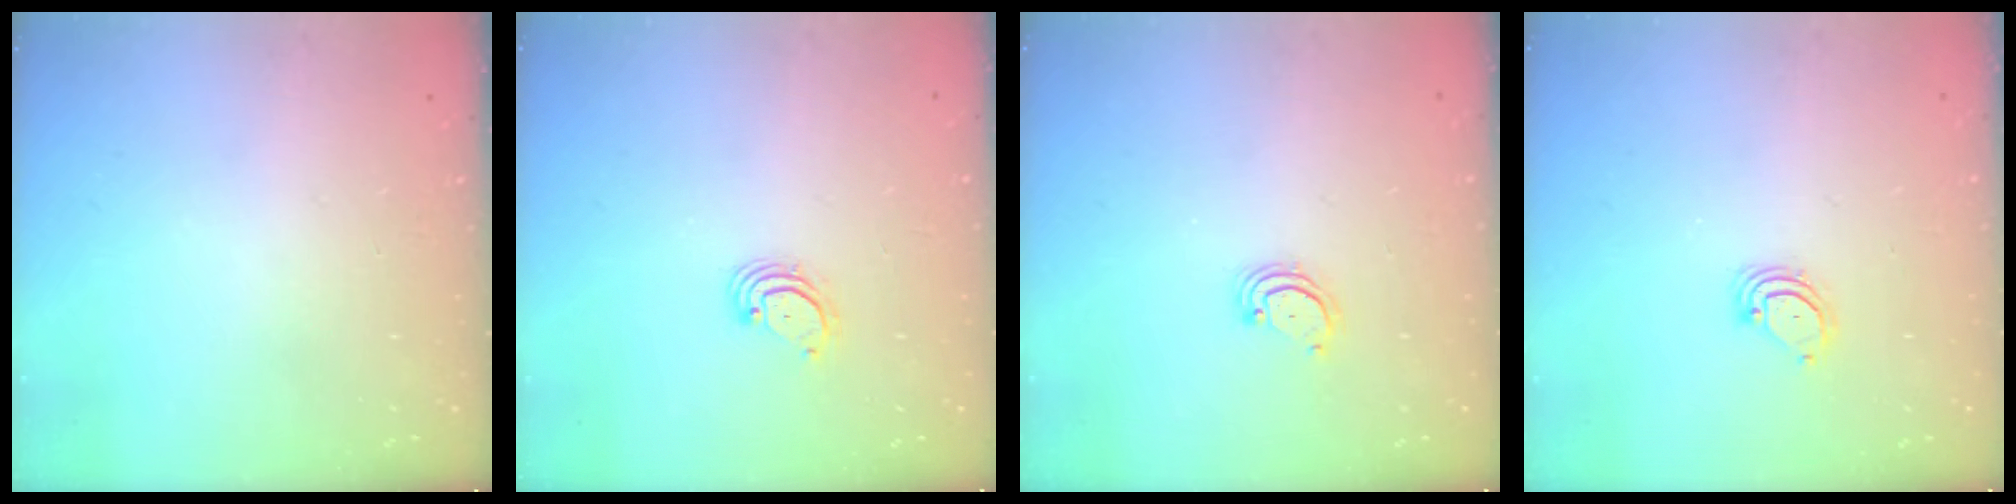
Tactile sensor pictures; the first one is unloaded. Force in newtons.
{"total": 3.0, "press": 3.0, "slide": 0.3}
{"total": 2.5, "press": 2.5, "slide": 0.3}
{"total": 3.1, "press": 3.1, "slide": 0.3}